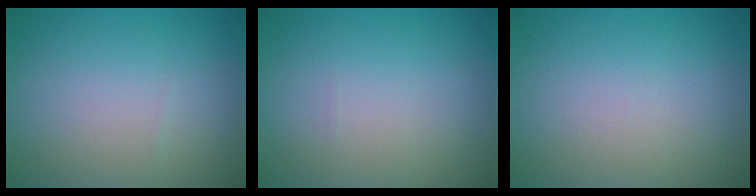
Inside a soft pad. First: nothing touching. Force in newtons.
{"total": 0.0}
{"total": 0.0}